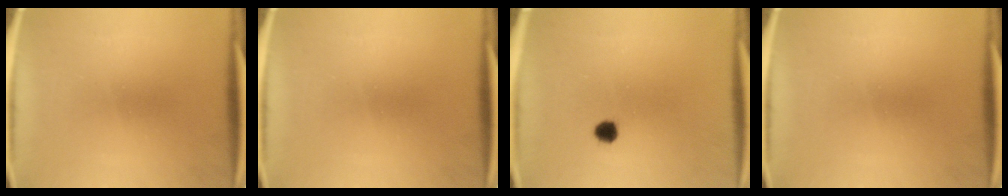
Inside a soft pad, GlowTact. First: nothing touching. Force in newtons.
{"total": 0.0}
{"total": 2.4}
{"total": 0.0}